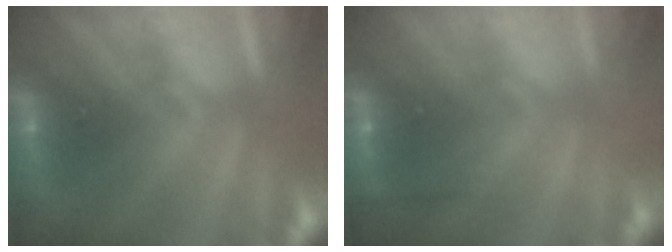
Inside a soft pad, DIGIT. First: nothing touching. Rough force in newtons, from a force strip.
{"total": 2.4}